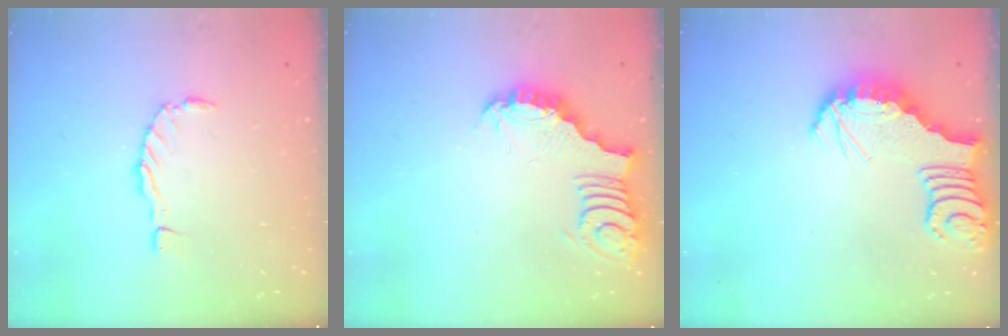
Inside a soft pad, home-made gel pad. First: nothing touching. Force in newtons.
{"total": 3.7, "press": 3.6, "slide": 0.7}
{"total": 4.0, "press": 4.0, "slide": 0.6}